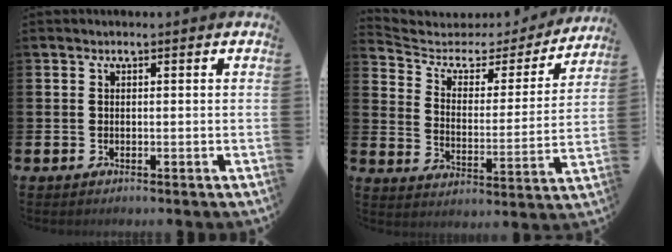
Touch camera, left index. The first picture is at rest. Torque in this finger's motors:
{"motor_torque": [0.85, -1.29, 0.28, -0.02]}